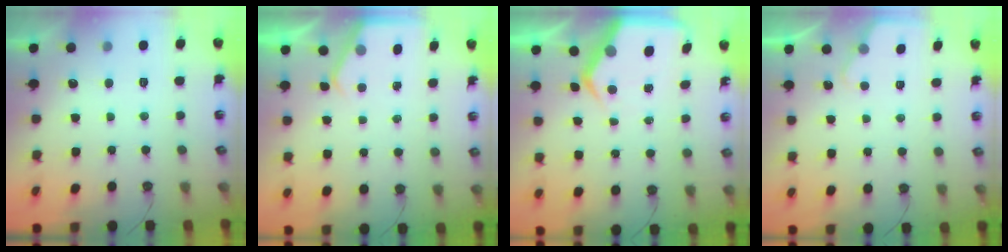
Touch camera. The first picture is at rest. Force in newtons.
{"total": 3.1, "press": 3.1, "slide": 0.5}
{"total": 7.1, "press": 7.1, "slide": 0.9}
{"total": 1.7, "press": 1.7, "slide": 0.3}